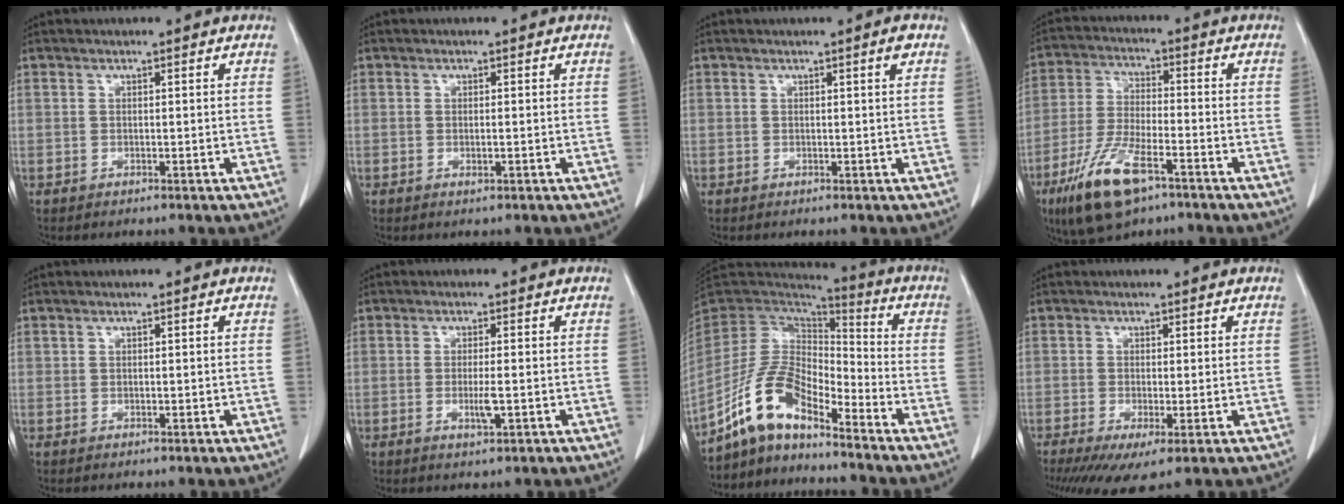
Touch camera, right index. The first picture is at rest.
{"total": 1.0, "force": [-0.2, 0.2, 0.9], "torque": [-0.018, -0.004, -0.001]}
{"total": 1.6, "force": [0.8, -0.2, 1.4], "torque": [-0.021, -0.004, 0.012]}
{"total": 12.1, "force": [-6.9, 3.7, 9.2], "torque": [-0.194, -0.018, -0.124]}
{"total": 0.6, "force": [0.2, 0.3, 0.5], "torque": [-0.010, -0.002, 0.005]}
{"total": 2.9, "force": [-0.6, 0.4, 2.8], "torque": [-0.054, -0.005, -0.010]}
{"total": 10.9, "force": [-8.3, 3.6, 6.2], "torque": [-0.135, 0.027, -0.162]}
{"total": 6.2, "force": [-2.5, 1.9, 5.4], "torque": [-0.086, -0.017, -0.040]}